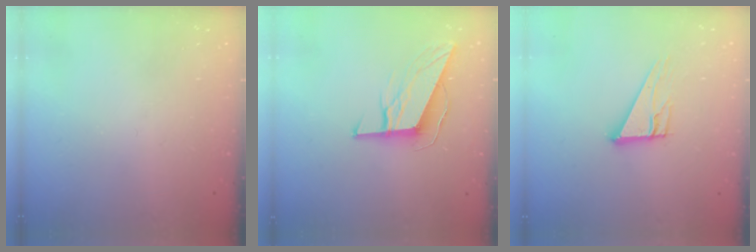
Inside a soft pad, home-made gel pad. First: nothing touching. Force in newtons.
{"total": 10.1, "press": 10.0, "slide": 1.6}
{"total": 10.0, "press": 10.0, "slide": 0.5}